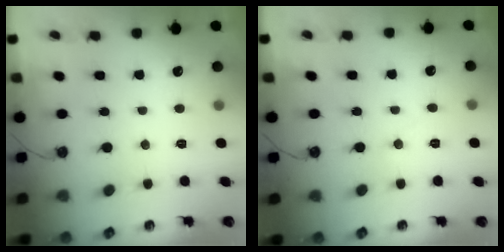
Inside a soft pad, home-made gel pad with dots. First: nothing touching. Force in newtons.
{"total": 5.4, "press": 5.4, "slide": 0.8}